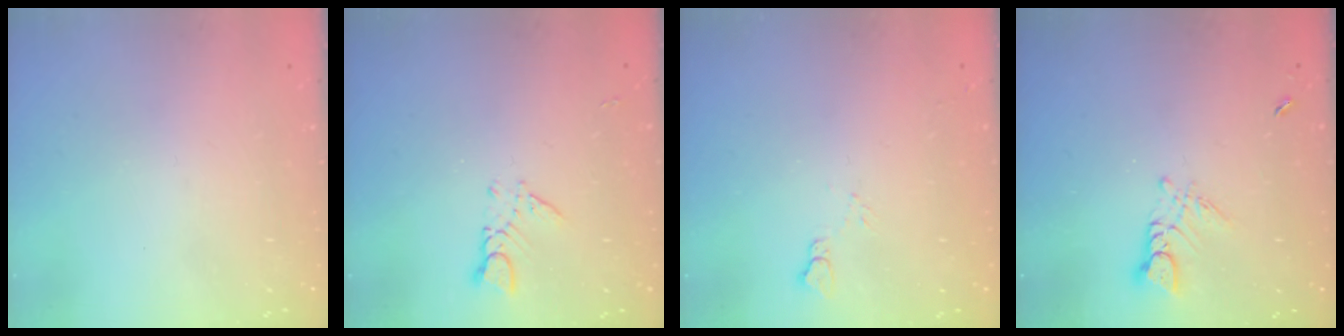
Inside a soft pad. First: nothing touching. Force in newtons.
{"total": 3.0, "press": 2.9, "slide": 0.4}
{"total": 3.2, "press": 3.2, "slide": 0.5}
{"total": 3.0, "press": 3.0, "slide": 0.4}